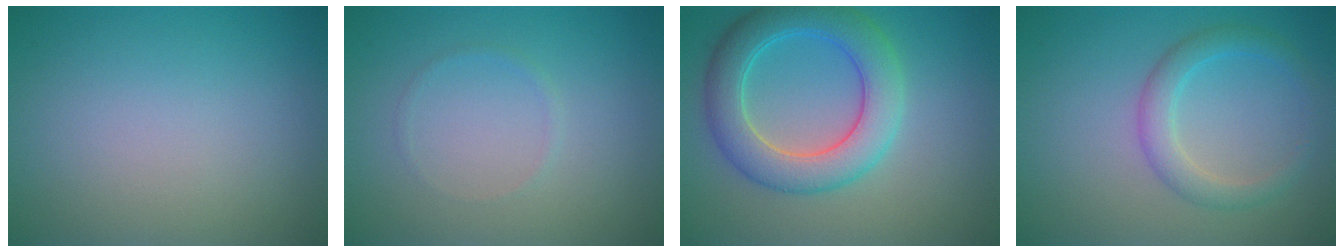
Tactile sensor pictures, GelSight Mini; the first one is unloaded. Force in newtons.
{"total": 0.6, "press": 0.6, "slide": 0.1}
{"total": 6.4, "press": 6.3, "slide": 0.4}
{"total": 2.7, "press": 2.7, "slide": 0.1}